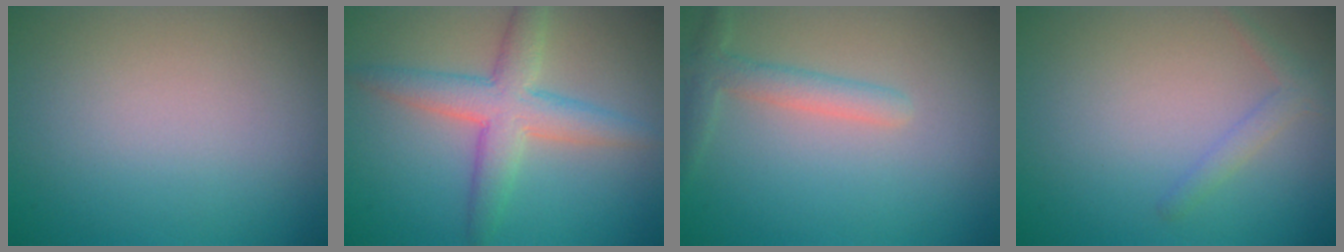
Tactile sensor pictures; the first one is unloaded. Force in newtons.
{"total": 5.2, "press": 5.2, "slide": 0.3}
{"total": 2.4, "press": 2.4, "slide": 0.1}
{"total": 1.4, "press": 1.4, "slide": 0.1}